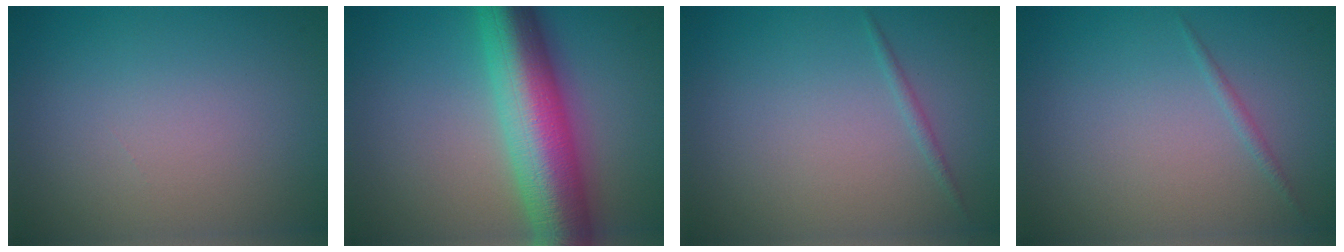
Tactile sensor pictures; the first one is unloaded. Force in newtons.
{"total": 10.7, "press": 10.7, "slide": 0.1}
{"total": 0.7, "press": 0.7, "slide": 0.1}
{"total": 0.7, "press": 0.7, "slide": 0.0}